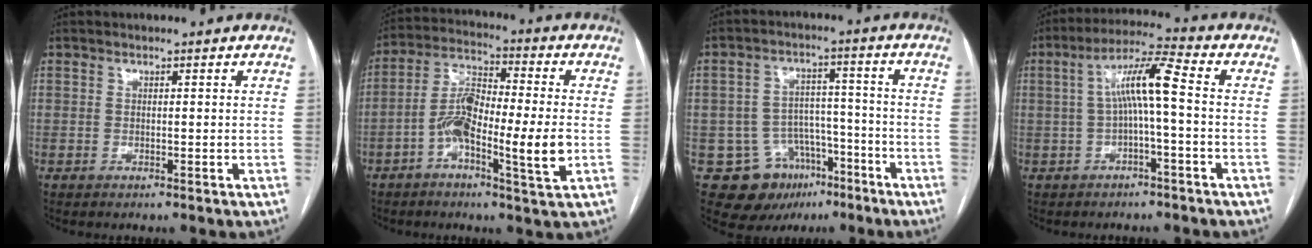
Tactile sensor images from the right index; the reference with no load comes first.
{"total": 11.9, "force": [-3.1, 1.9, 11.3], "torque": [-0.214, 0.010, -0.059]}
{"total": 11.1, "force": [-6.1, 8.7, 3.4], "torque": [-0.051, 0.037, -0.081]}
{"total": 7.9, "force": [0.0, 0.3, 7.9], "torque": [-0.141, 0.030, -0.001]}